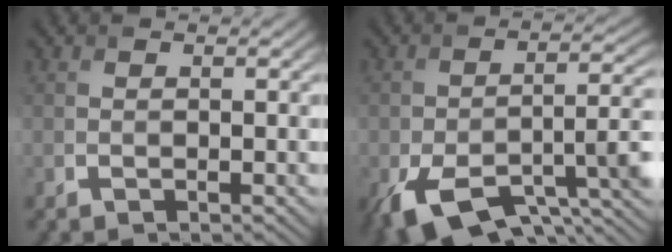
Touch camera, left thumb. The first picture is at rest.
{"total": 13.2, "force": [-6.9, 5.9, 9.6], "torque": [-0.178, -0.042, -0.107]}